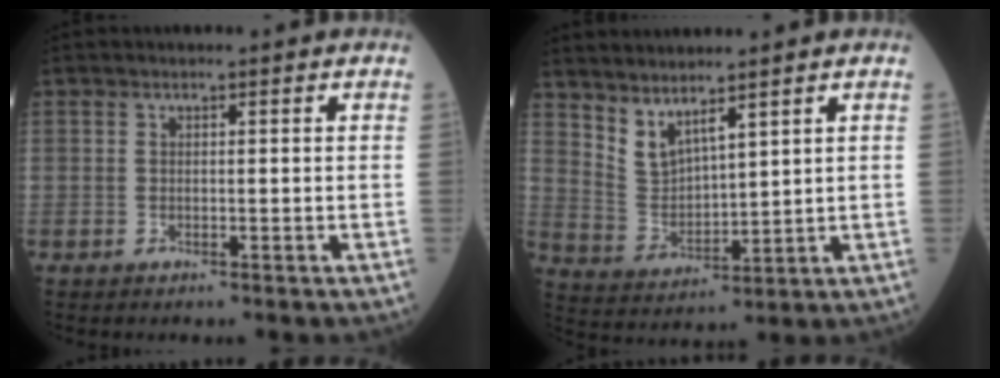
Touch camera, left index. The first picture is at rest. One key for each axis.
{"total": 5.9, "fx": 4.9, "fy": 1.4, "fz": 3.1, "tx": -0.075, "ty": -0.007, "tz": 0.115}